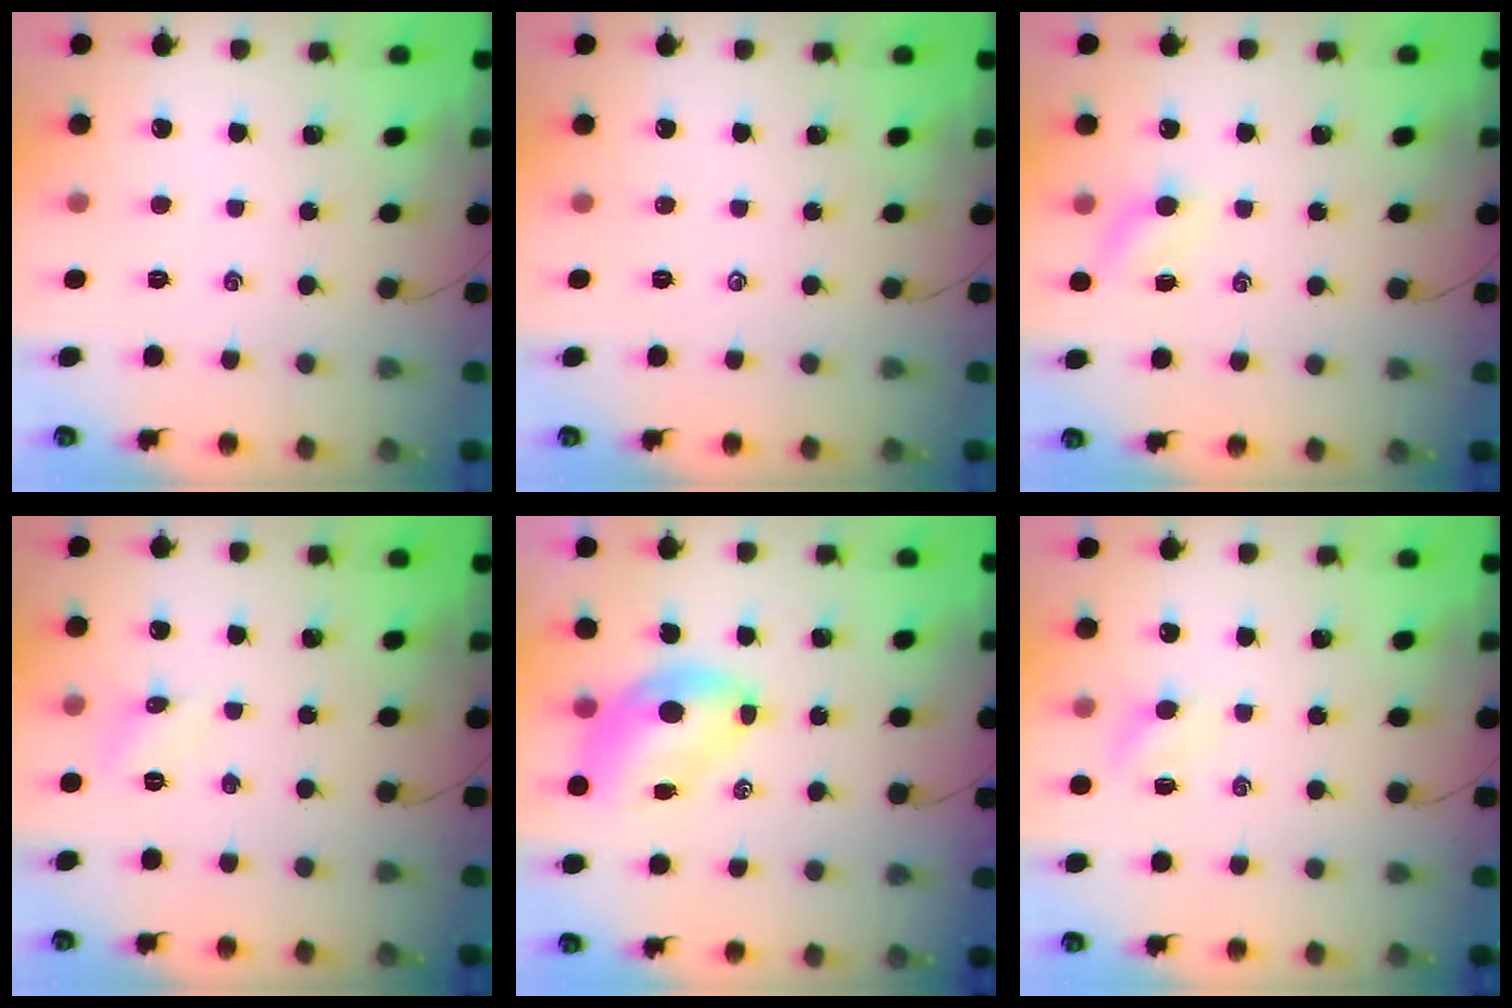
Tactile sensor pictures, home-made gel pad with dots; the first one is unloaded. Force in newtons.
{"total": 0.0}
{"total": 5.7, "press": 5.6, "slide": 1.2}
{"total": 4.7, "press": 4.4, "slide": 1.6}
{"total": 7.0, "press": 6.8, "slide": 1.4}
{"total": 4.7, "press": 4.5, "slide": 1.2}